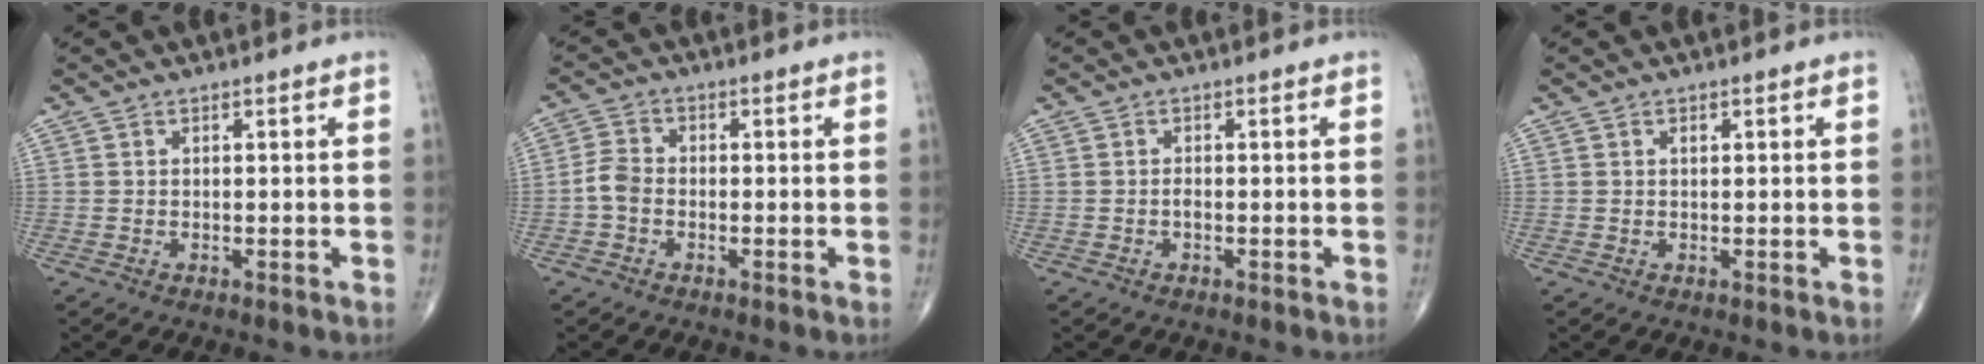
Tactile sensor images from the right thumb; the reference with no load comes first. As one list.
[{"total": 3.6, "force": [-1.2, 2.5, 2.3], "torque": [-0.047, 0.011, -0.031]}, {"total": 0.7, "force": [-0.3, 0.3, 0.6], "torque": [-0.013, 0.000, -0.006]}, {"total": 0.8, "force": [0.3, 0.3, 0.6], "torque": [-0.010, -0.001, 0.006]}]